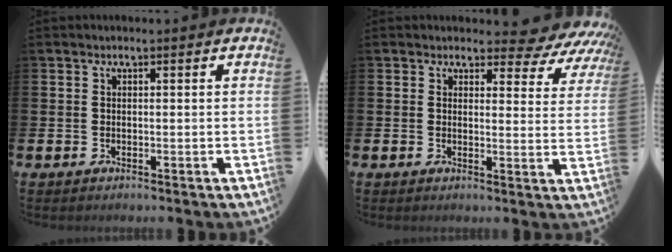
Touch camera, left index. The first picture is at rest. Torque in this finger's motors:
{"motor_torque": [1.43, -0.71, 0.27, 0.01]}